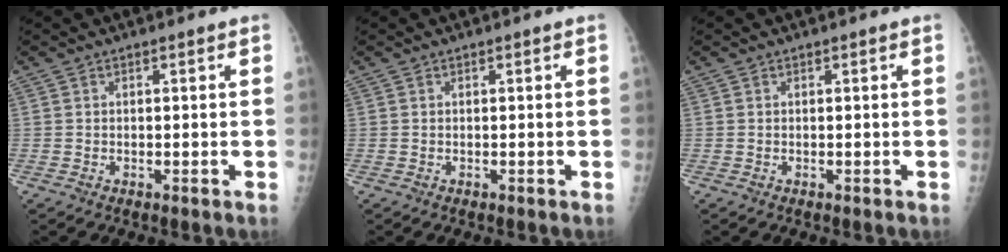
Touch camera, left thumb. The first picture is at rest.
{"total": 0.0}
{"total": 0.0}